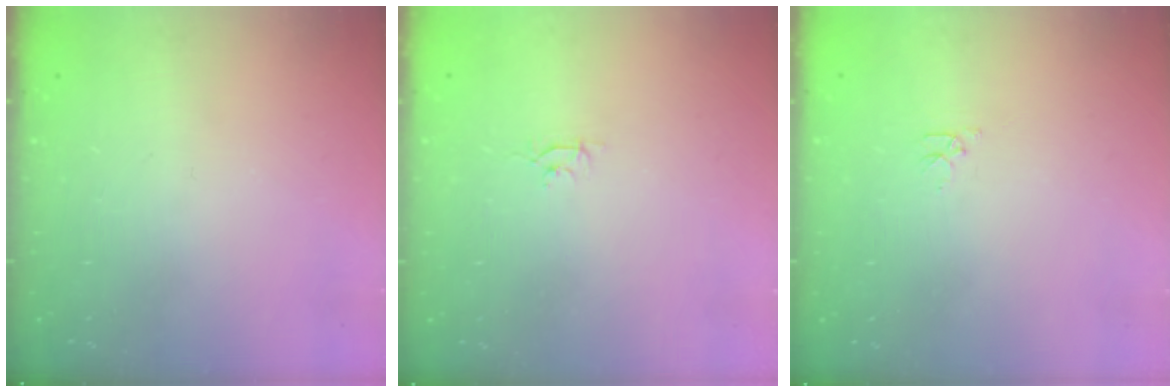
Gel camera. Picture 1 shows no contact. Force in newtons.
{"total": 2.6, "press": 2.6, "slide": 0.3}
{"total": 2.8, "press": 2.7, "slide": 0.4}